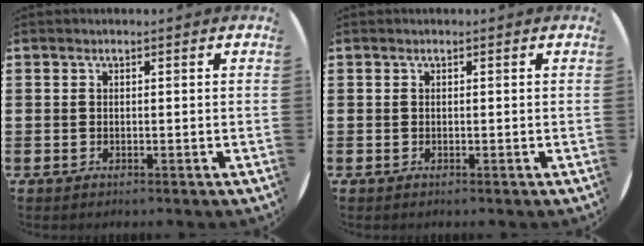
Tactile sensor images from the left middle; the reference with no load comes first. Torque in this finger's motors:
{"motor_torque": [0.00, 0.00, 0.00, 0.00]}